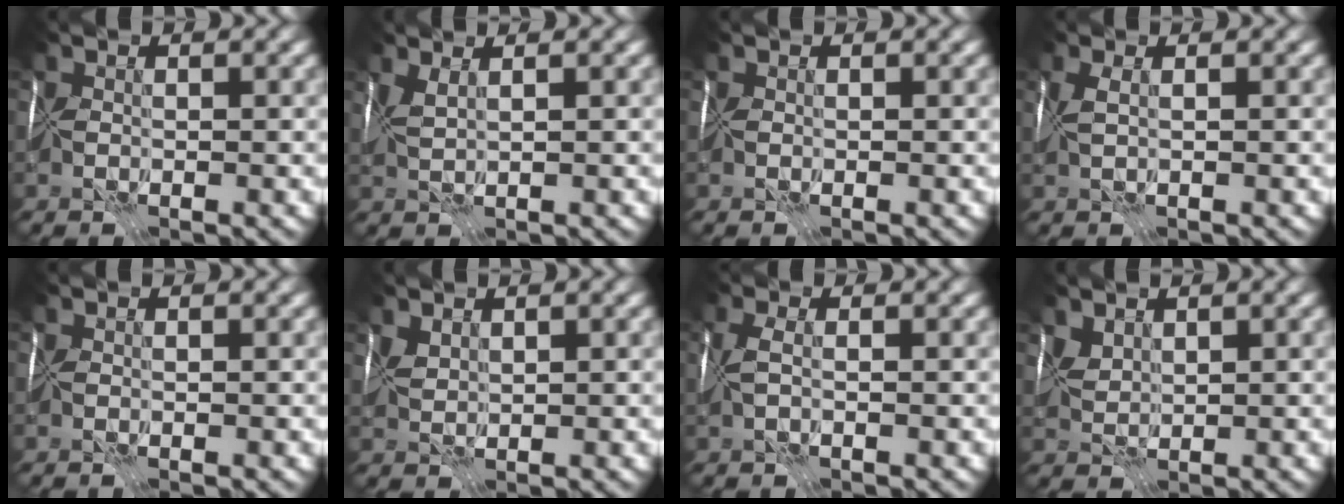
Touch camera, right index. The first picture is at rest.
{"total": 1.7, "force": [0.9, -1.4, 0.2], "torque": [-0.001, 0.000, 0.025]}
{"total": 0.0}
{"total": 1.0, "force": [0.5, -0.5, 0.7], "torque": [-0.013, 0.000, 0.017]}
{"total": 0.0}
{"total": 1.2, "force": [1.0, -0.7, -0.3], "torque": [0.011, -0.003, 0.025]}
{"total": 1.1, "force": [0.2, -0.1, 1.1], "torque": [-0.024, 0.001, 0.006]}
{"total": 1.4, "force": [1.2, -0.6, -0.4], "torque": [0.014, -0.005, 0.030]}